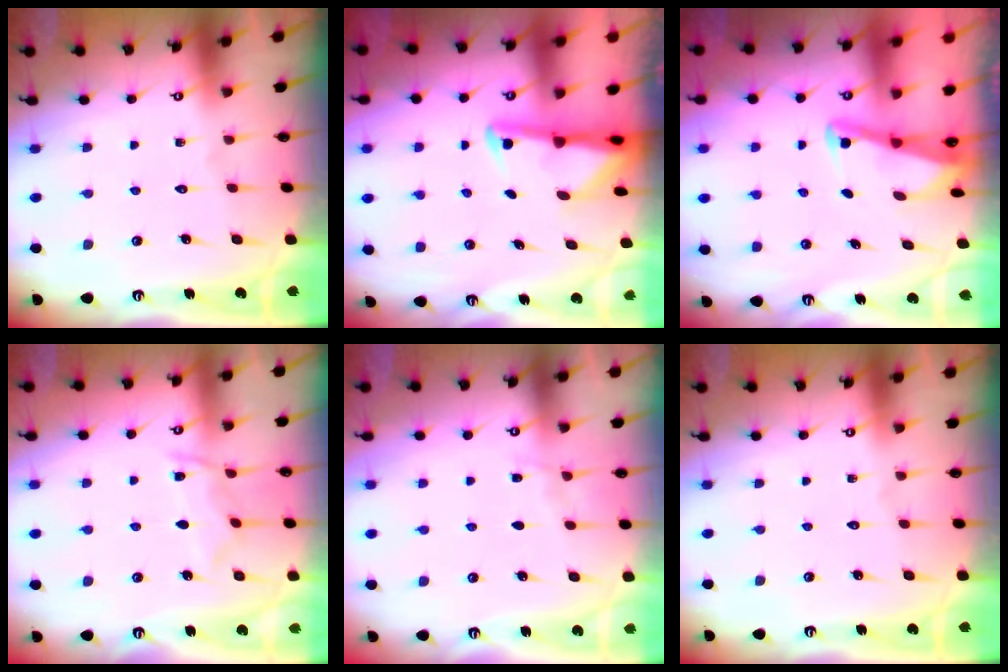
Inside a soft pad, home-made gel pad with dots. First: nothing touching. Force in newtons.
{"total": 2.9, "press": 2.9, "slide": 0.7}
{"total": 2.9, "press": 2.9, "slide": 0.4}
{"total": 7.5, "press": 7.4, "slide": 0.9}
{"total": 4.0, "press": 4.0, "slide": 0.5}
{"total": 0.0}